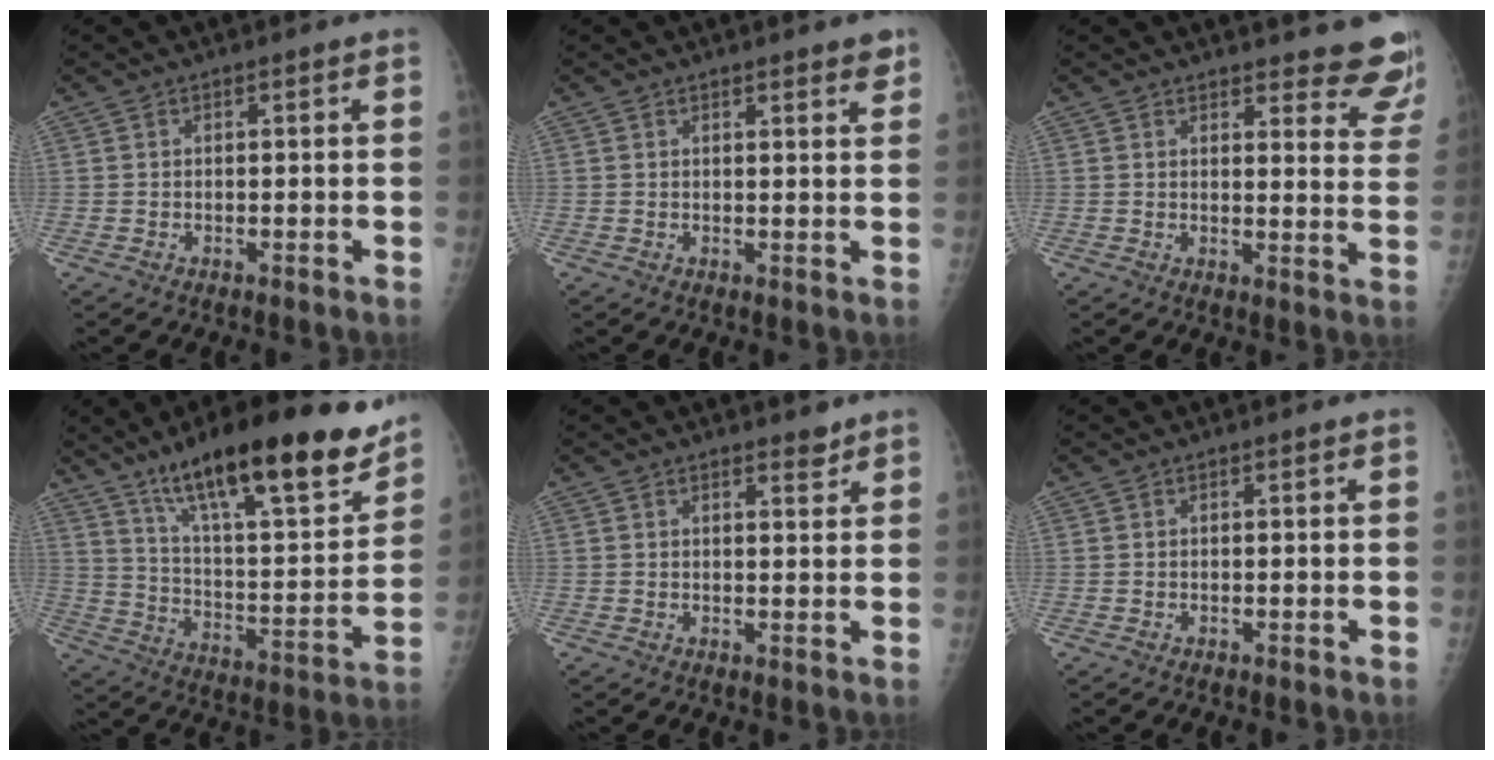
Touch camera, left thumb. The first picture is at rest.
{"total": 2.8, "force": [2.3, 0.6, 1.6], "torque": [-0.009, -0.011, 0.028]}
{"total": 11.0, "force": [10.4, 2.3, 2.7], "torque": [0.009, -0.087, 0.094]}
{"total": 25.3, "force": [17.8, 6.2, 16.8], "torque": [-0.231, -0.070, 0.290]}
{"total": 2.1, "force": [1.8, 0.7, 0.8], "torque": [-0.001, -0.013, 0.024]}
{"total": 0.0}